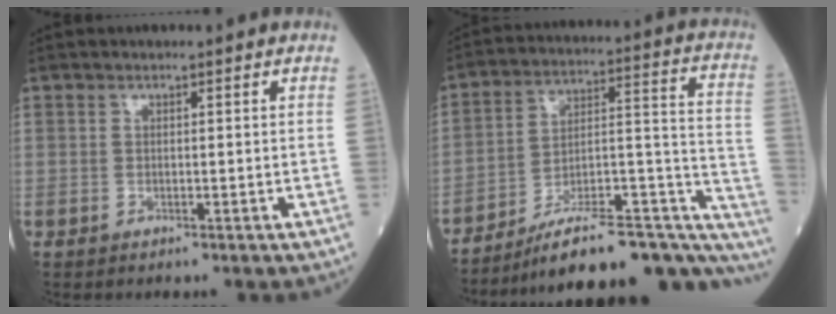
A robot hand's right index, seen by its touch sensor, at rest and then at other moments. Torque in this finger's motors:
{"motor_torque": [-0.92, -1.22, -0.46, -0.21]}